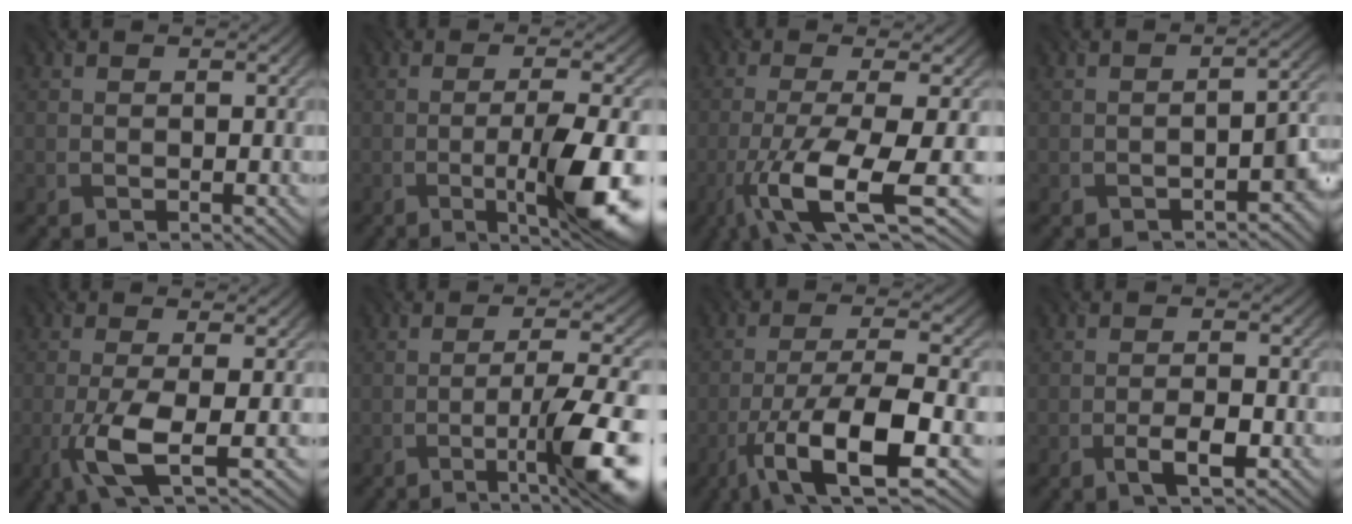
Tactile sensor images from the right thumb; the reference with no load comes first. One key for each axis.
{"total": 10.6, "fx": -3.5, "fy": 1.9, "fz": 9.9, "tx": -0.155, "ty": -0.003, "tz": -0.058}
{"total": 10.6, "fx": -4.0, "fy": 2.1, "fz": 9.6, "tx": -0.163, "ty": -0.006, "tz": -0.073}
{"total": 4.5, "fx": -2.5, "fy": 1.4, "fz": 3.4, "tx": -0.039, "ty": 0.004, "tz": -0.033}
{"total": 6.5, "fx": -1.9, "fy": 1.4, "fz": 6.0, "tx": -0.116, "ty": 0.000, "tz": -0.045}
{"total": 11.3, "fx": -4.3, "fy": 2.0, "fz": 10.2, "tx": -0.156, "ty": 0.006, "tz": -0.066}
{"total": 12.5, "fx": -5.8, "fy": 3.4, "fz": 10.6, "tx": -0.197, "ty": -0.012, "tz": -0.104}
{"total": 3.7, "fx": -1.6, "fy": 1.1, "fz": 3.2, "tx": -0.061, "ty": -0.001, "tz": -0.030}